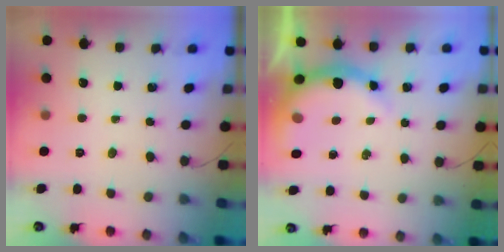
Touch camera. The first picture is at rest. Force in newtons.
{"total": 7.8, "press": 7.7, "slide": 1.3}